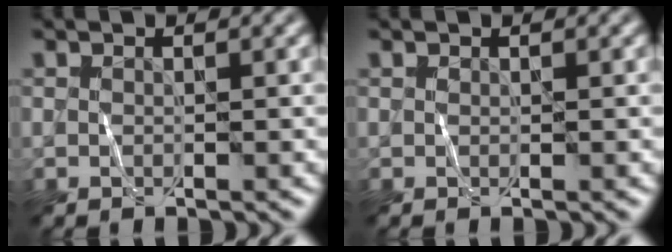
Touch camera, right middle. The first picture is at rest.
{"total": 0.0}